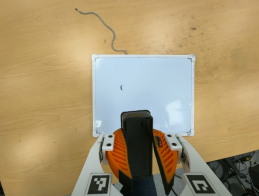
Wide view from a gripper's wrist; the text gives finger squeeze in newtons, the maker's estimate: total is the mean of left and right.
{"total": 10.8, "left": 10.7, "right": 10.9}